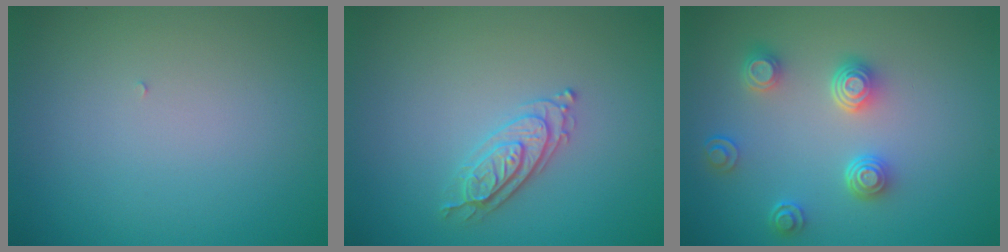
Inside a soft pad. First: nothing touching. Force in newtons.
{"total": 2.4, "press": 2.3, "slide": 0.5}
{"total": 4.0, "press": 3.2, "slide": 2.5}